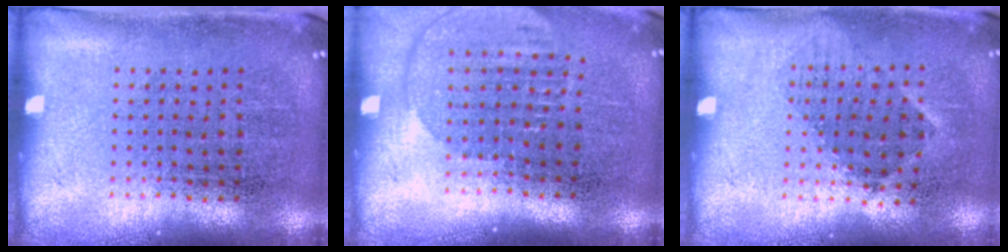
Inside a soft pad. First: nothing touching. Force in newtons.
{"total": 1.7, "press": 1.5, "slide": 0.8}
{"total": 1.0, "press": 0.8, "slide": 0.6}